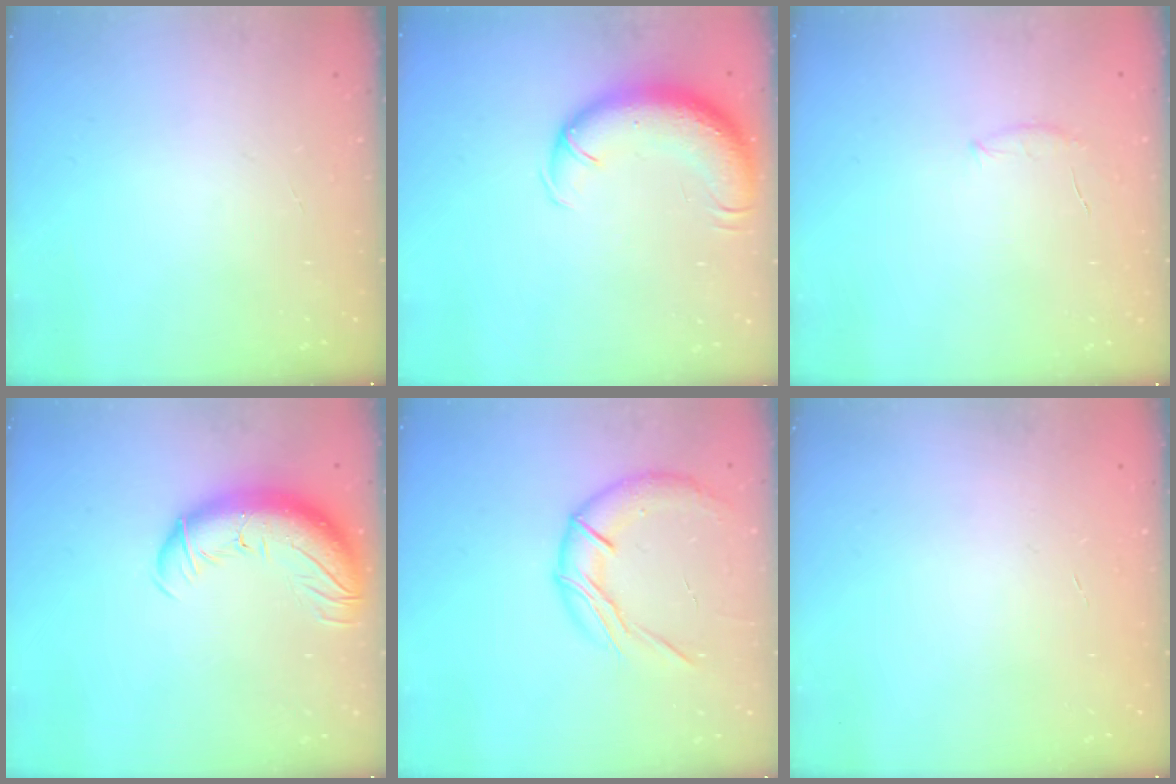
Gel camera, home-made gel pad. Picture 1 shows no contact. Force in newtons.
{"total": 11.6, "press": 11.2, "slide": 2.8}
{"total": 4.5, "press": 4.5, "slide": 0.9}
{"total": 14.0, "press": 13.6, "slide": 3.5}
{"total": 13.4, "press": 13.4, "slide": 1.3}
{"total": 0.0}